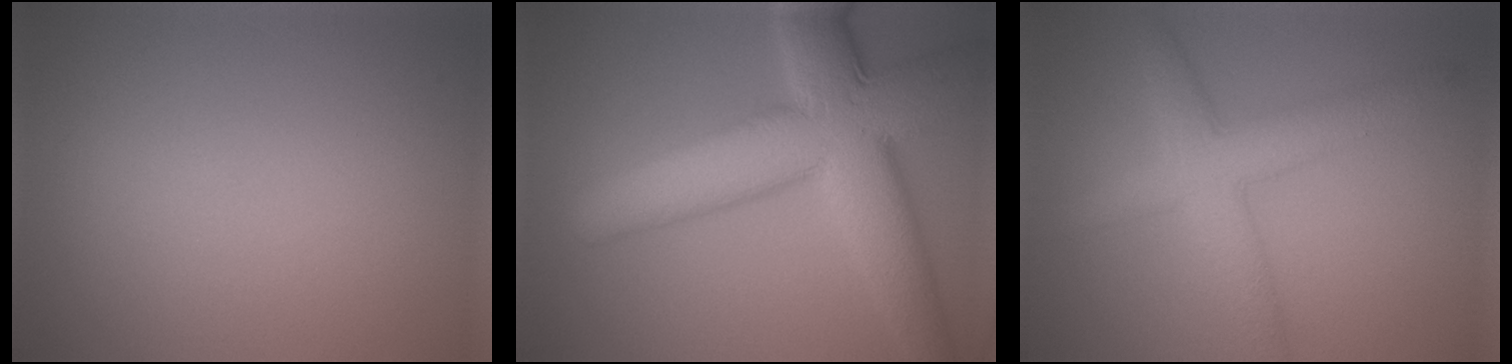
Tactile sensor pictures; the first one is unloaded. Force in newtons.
{"total": 11.3, "press": 11.3, "slide": 0.5}
{"total": 4.7, "press": 4.7, "slide": 0.0}